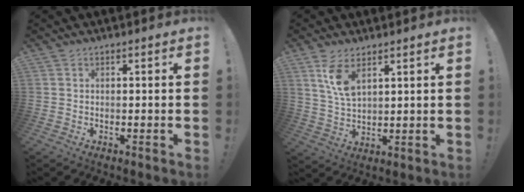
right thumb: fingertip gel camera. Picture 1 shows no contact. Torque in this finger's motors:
{"motor_torque": [-0.38, 0.66, -0.10, 0.34, 0.25]}